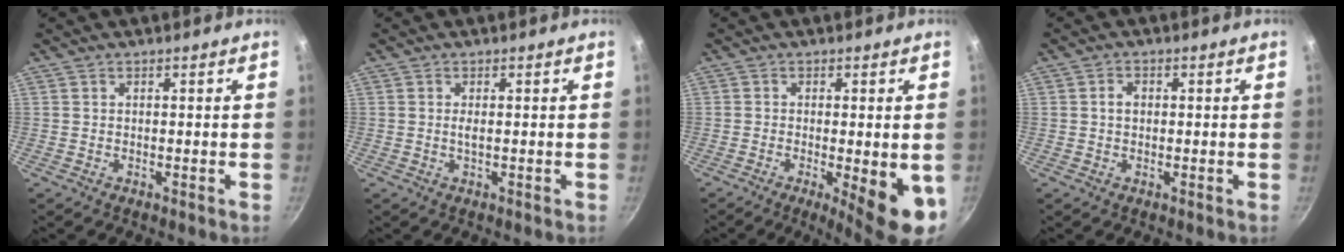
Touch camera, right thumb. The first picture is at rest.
{"total": 1.0, "force": [0.0, 0.2, 1.0], "torque": [-0.022, -0.002, 0.000]}
{"total": 12.9, "force": [-3.4, 3.8, 11.8], "torque": [-0.145, -0.005, -0.038]}
{"total": 2.0, "force": [0.1, 1.5, 1.3], "torque": [-0.015, 0.006, 0.002]}